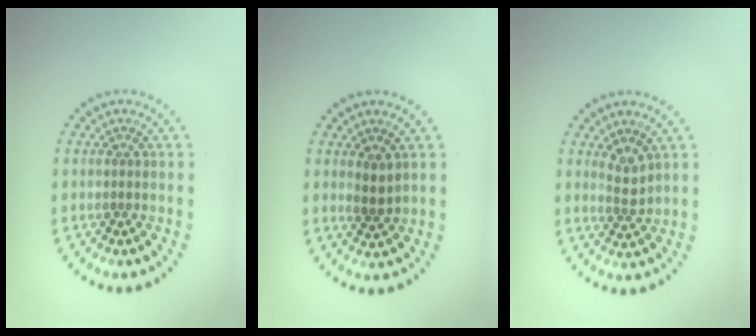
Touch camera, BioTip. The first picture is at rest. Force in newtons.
{"total": 1.3, "press": 1.1, "slide": 0.6}
{"total": 1.8, "press": 1.4, "slide": 1.2}